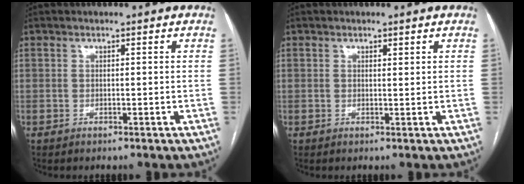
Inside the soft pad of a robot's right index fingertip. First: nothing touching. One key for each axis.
{"total": 0.8, "fx": 0.5, "fy": 0.3, "fz": 0.5, "tx": -0.009, "ty": -0.003, "tz": 0.007}